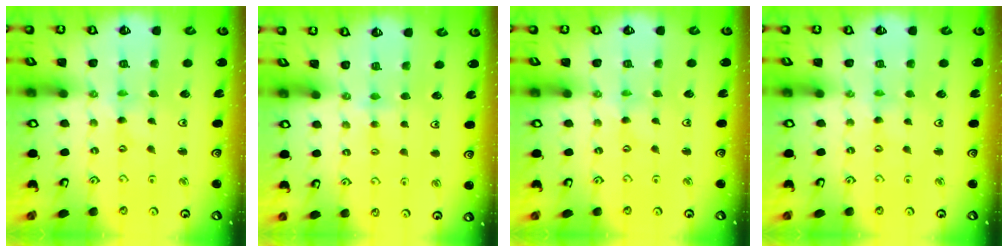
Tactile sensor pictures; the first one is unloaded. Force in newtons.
{"total": 2.8, "press": 2.8, "slide": 0.4}
{"total": 0.0}
{"total": 0.8, "press": 0.8, "slide": 0.1}